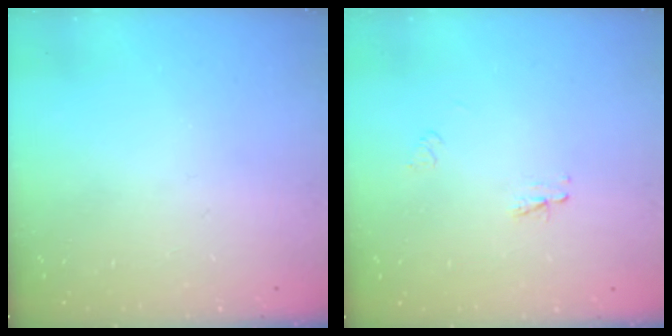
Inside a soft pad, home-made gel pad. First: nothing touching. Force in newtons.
{"total": 2.3, "press": 2.2, "slide": 0.2}